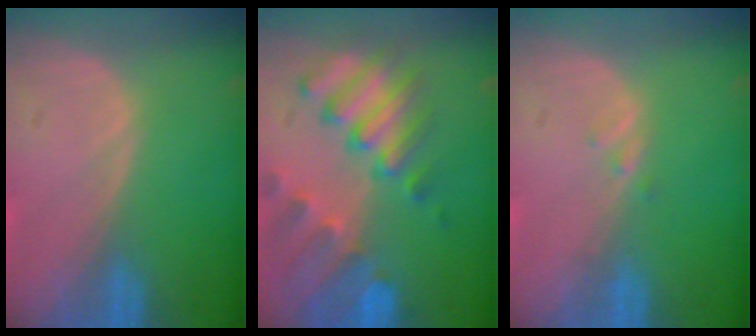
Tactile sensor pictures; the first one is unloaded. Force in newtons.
{"total": 10.4, "press": 9.0, "slide": 5.2}
{"total": 0.8, "press": 0.8, "slide": 0.1}